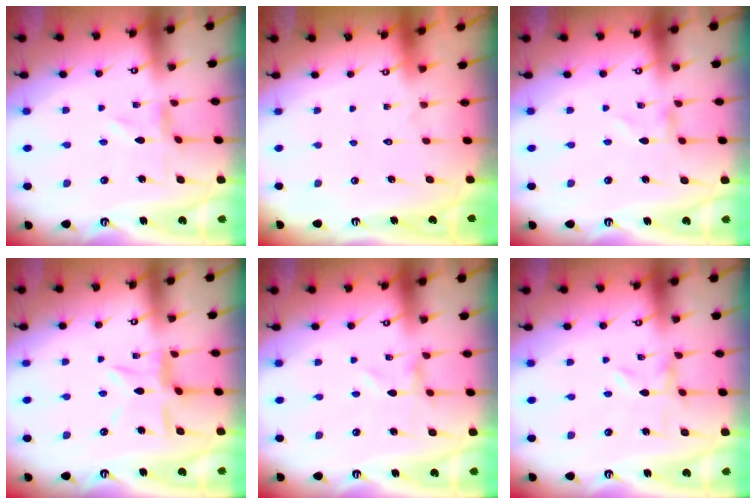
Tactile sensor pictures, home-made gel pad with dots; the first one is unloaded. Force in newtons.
{"total": 1.5, "press": 1.5, "slide": 0.1}
{"total": 0.9, "press": 0.9, "slide": 0.1}
{"total": 8.3, "press": 8.3, "slide": 0.7}
{"total": 0.0}
{"total": 0.0}